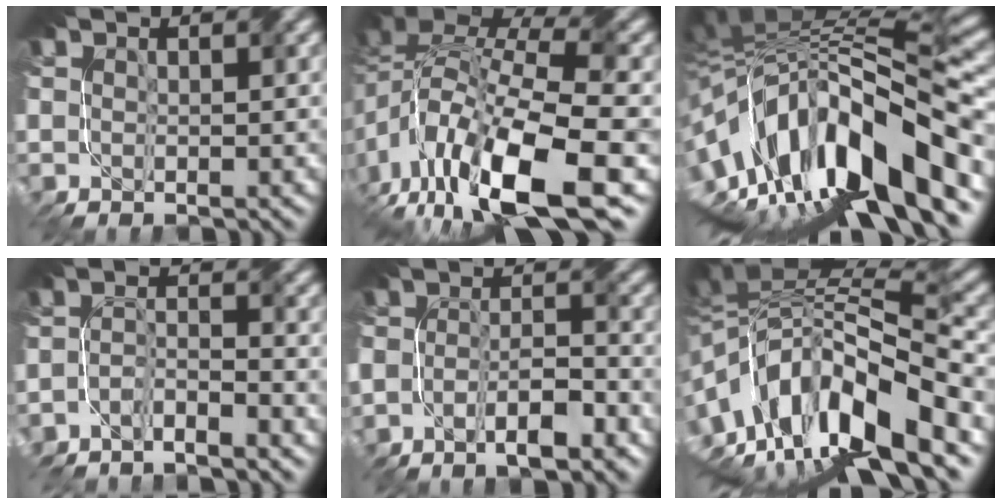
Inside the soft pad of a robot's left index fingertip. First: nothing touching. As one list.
[{"total": 12.8, "force": [-4.7, 5.8, 10.4], "torque": [-0.203, 0.005, -0.076]}, {"total": 14.1, "force": [-2.5, 4.9, 13.0], "torque": [-0.221, 0.037, -0.040]}, {"total": 2.4, "force": [-2.2, 0.2, 0.7], "torque": [-0.017, 0.005, -0.046]}, {"total": 4.1, "force": [-2.6, 1.6, 2.7], "torque": [-0.046, 0.005, -0.045]}, {"total": 11.9, "force": [-3.2, 5.3, 10.2], "torque": [-0.189, 0.023, -0.049]}]